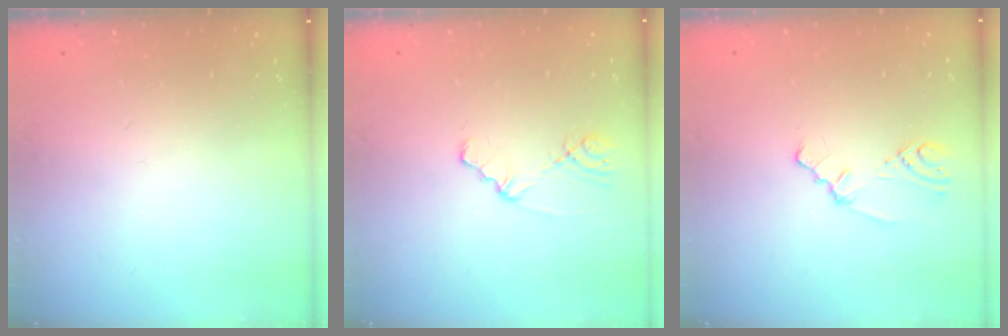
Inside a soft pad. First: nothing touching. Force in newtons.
{"total": 1.0, "press": 1.0, "slide": 0.2}
{"total": 1.7, "press": 1.7, "slide": 0.4}